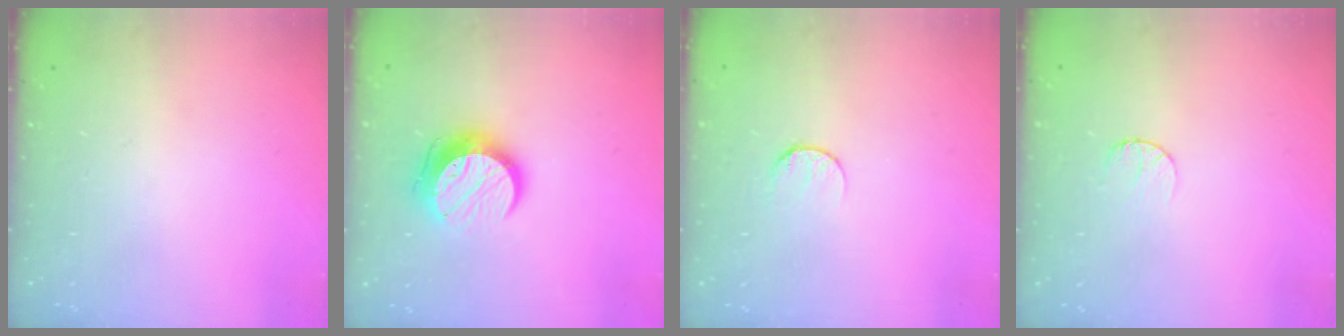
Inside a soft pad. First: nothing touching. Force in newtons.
{"total": 11.5, "press": 11.5, "slide": 0.9}
{"total": 6.3, "press": 6.3, "slide": 0.6}
{"total": 3.7, "press": 3.7, "slide": 0.3}